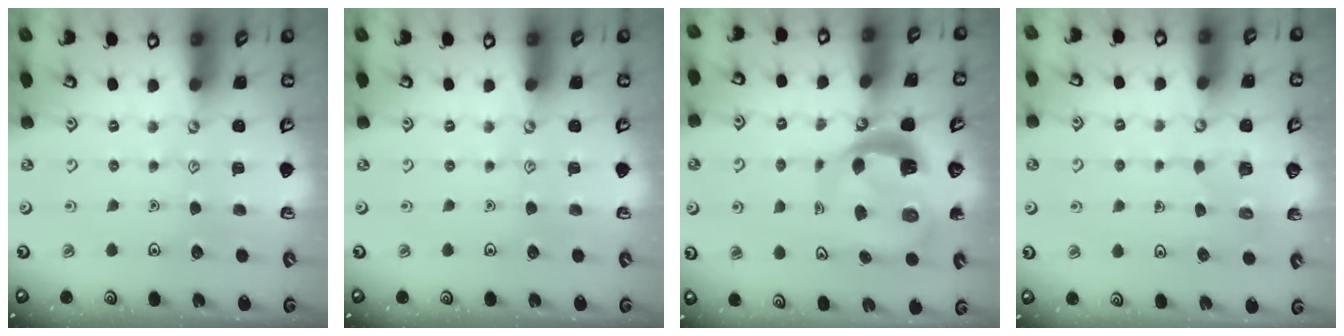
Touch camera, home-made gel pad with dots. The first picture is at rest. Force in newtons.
{"total": 0.0}
{"total": 8.4, "press": 8.3, "slide": 0.9}
{"total": 3.7, "press": 3.7, "slide": 0.2}